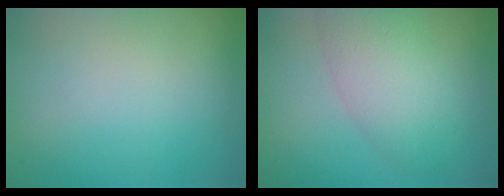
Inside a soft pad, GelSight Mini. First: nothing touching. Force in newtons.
{"total": 5.3, "press": 5.3, "slide": 0.1}